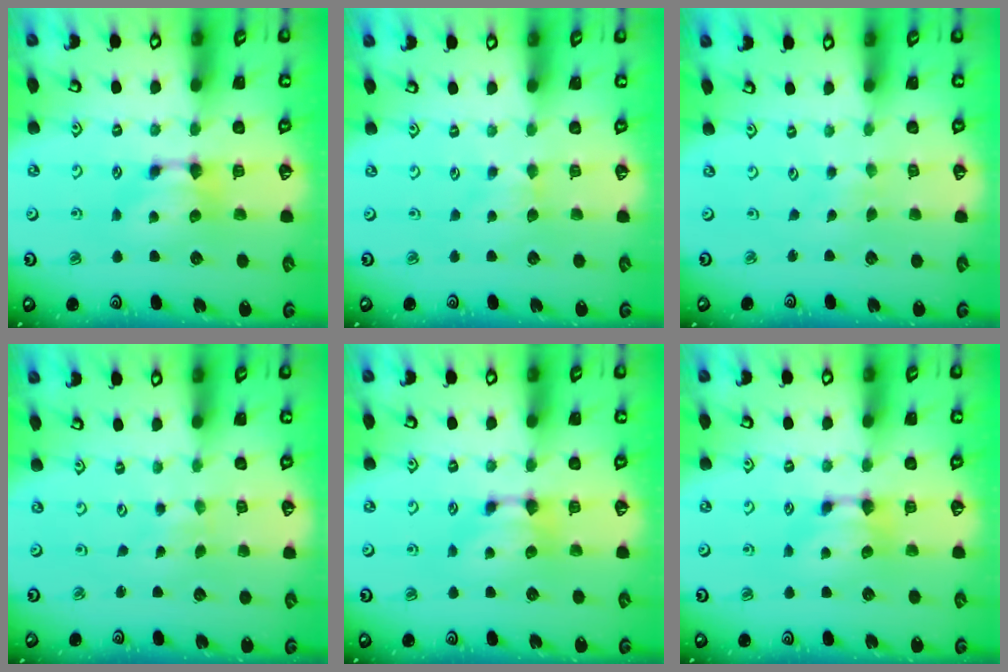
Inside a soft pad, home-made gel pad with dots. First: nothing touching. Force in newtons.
{"total": 2.0, "press": 1.9, "slide": 0.5}
{"total": 4.6, "press": 4.6, "slide": 0.1}
{"total": 5.4, "press": 5.4, "slide": 0.2}
{"total": 0.0}
{"total": 0.0}